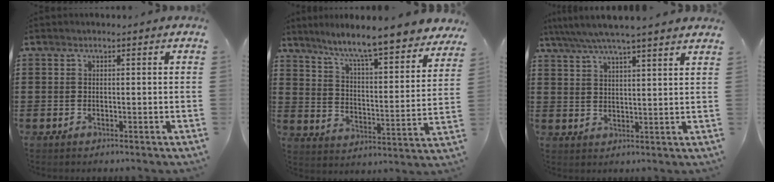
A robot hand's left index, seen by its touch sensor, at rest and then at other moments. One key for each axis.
{"total": 7.8, "fx": 7.0, "fy": -0.4, "fz": 3.4, "tx": -0.088, "ty": -0.057, "tz": 0.109}
{"total": 5.2, "fx": 4.5, "fy": -0.2, "fz": 2.5, "tx": -0.062, "ty": -0.018, "tz": 0.078}